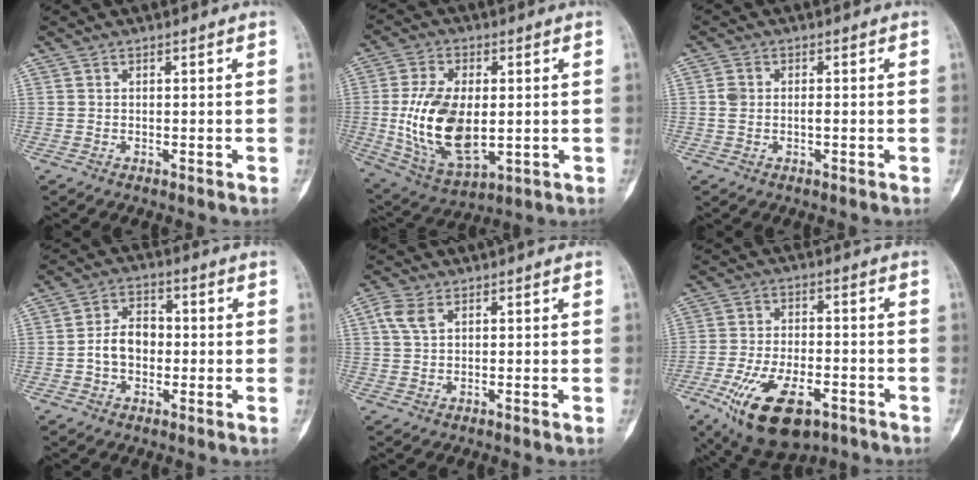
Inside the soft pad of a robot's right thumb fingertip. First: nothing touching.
{"total": 16.7, "force": [-0.4, 9.3, 13.9], "torque": [-0.260, -0.008, 0.008]}
{"total": 2.8, "force": [0.0, 1.8, 2.2], "torque": [-0.051, 0.010, -0.001]}
{"total": 6.7, "force": [-0.8, 4.7, 4.7], "torque": [-0.069, 0.023, -0.021]}
{"total": 3.4, "force": [1.2, 1.8, 2.6], "torque": [-0.070, 0.012, 0.023]}
{"total": 16.2, "force": [-8.1, 7.6, 11.9], "torque": [-0.217, 0.019, -0.127]}